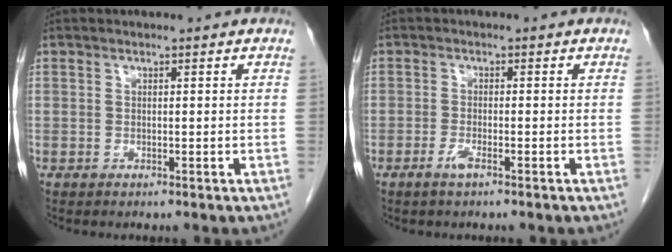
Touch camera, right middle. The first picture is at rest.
{"total": 2.0, "force": [-1.3, 0.1, 1.4], "torque": [-0.034, -0.002, -0.028]}